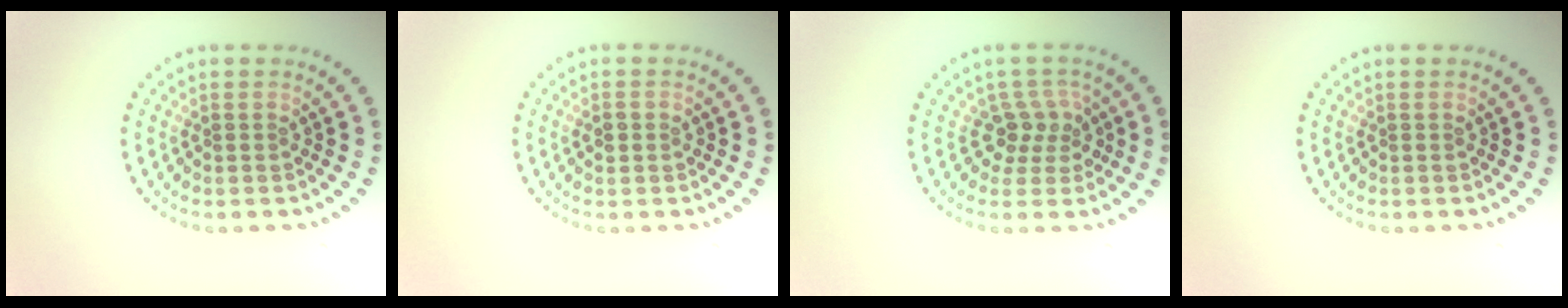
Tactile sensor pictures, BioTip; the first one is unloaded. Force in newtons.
{"total": 1.4, "press": 1.4, "slide": 0.2}
{"total": 2.7, "press": 2.0, "slide": 1.8}
{"total": 0.0}